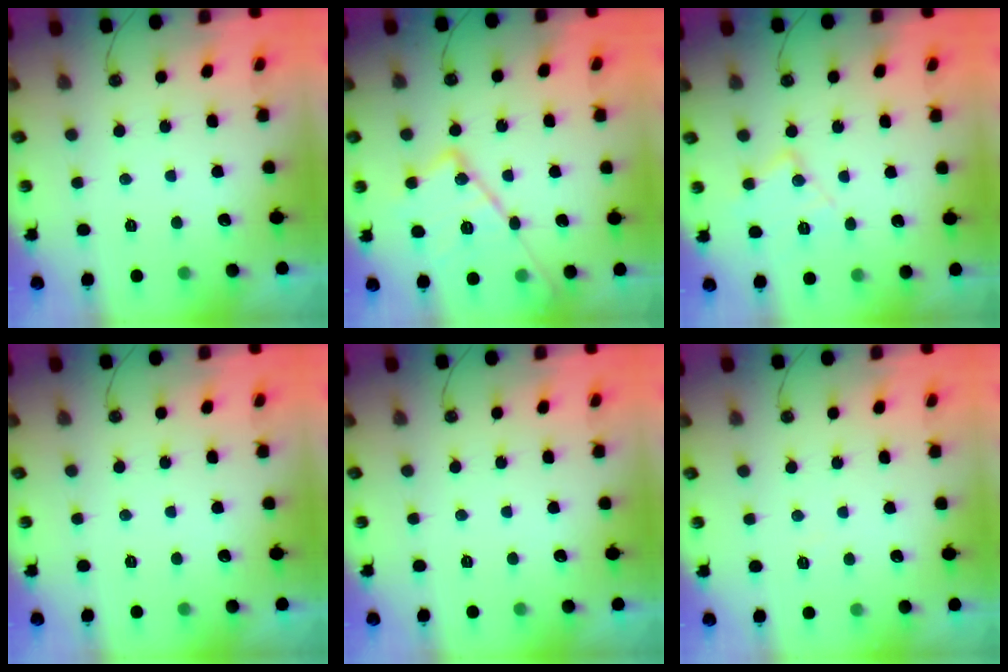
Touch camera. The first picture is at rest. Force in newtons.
{"total": 19.2, "press": 19.1, "slide": 1.3}
{"total": 11.6, "press": 11.6, "slide": 0.7}
{"total": 0.0}
{"total": 0.0}
{"total": 3.5, "press": 3.4, "slide": 0.7}